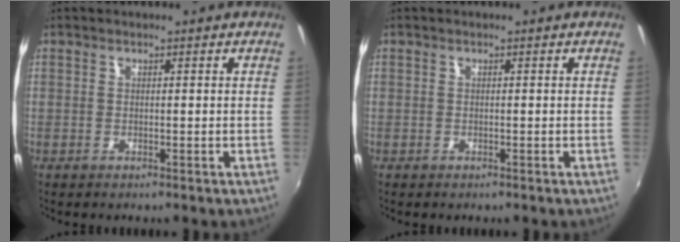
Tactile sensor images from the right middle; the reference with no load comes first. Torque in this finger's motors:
{"motor_torque": [-0.43, 0.16, 0.03, 0.01]}